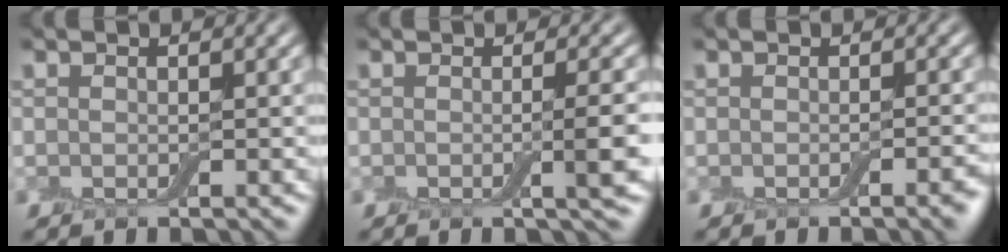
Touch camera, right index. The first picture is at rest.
{"total": 2.9, "force": [-0.5, 0.4, 2.8], "torque": [-0.038, -0.003, -0.010]}
{"total": 1.5, "force": [-0.8, 0.2, 1.2], "torque": [-0.012, 0.000, -0.009]}